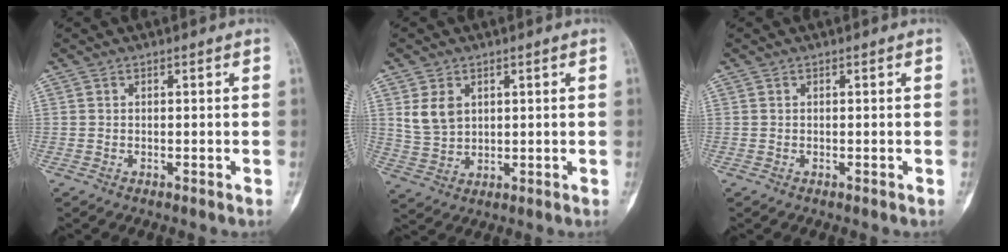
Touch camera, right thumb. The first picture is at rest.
{"total": 5.8, "force": [2.1, 4.1, 3.5], "torque": [-0.056, -0.009, 0.052]}
{"total": 0.0}